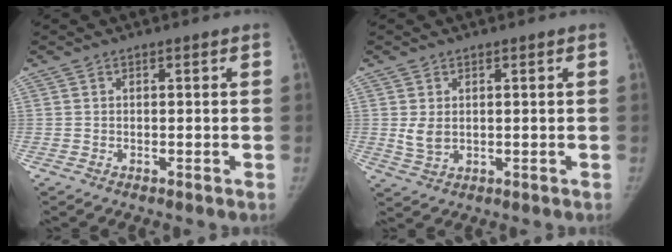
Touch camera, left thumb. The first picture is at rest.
{"total": 3.2, "force": [0.5, 2.3, 2.2], "torque": [-0.035, -0.011, 0.019]}